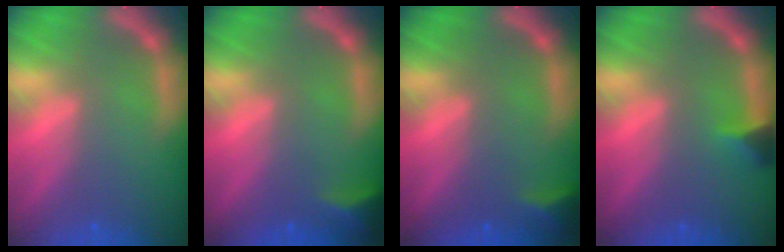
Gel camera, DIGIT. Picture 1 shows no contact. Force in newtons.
{"total": 2.9}
{"total": 2.4}
{"total": 1.9}